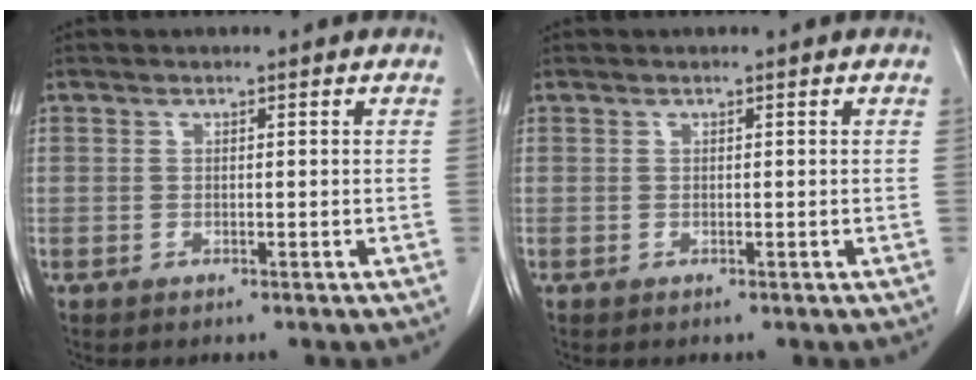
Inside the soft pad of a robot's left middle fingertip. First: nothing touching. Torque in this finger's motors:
{"motor_torque": [-0.05, -0.29, -0.05, -0.01]}